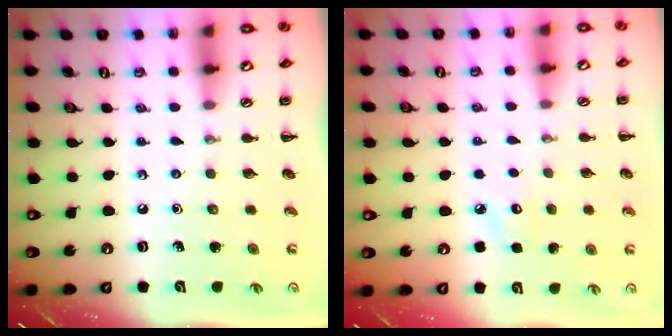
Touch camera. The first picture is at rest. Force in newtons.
{"total": 5.5, "press": 5.2, "slide": 1.6}